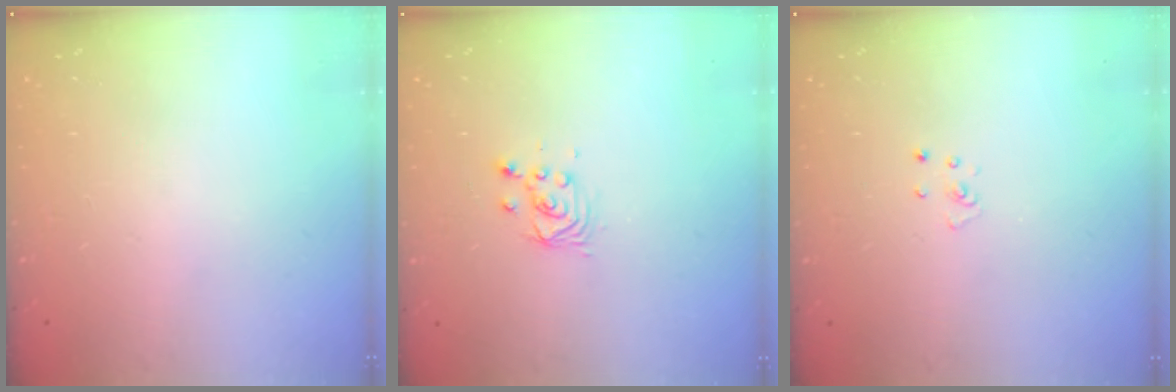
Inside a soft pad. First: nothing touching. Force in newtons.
{"total": 2.9, "press": 2.9, "slide": 0.1}
{"total": 2.3, "press": 2.3, "slide": 0.2}